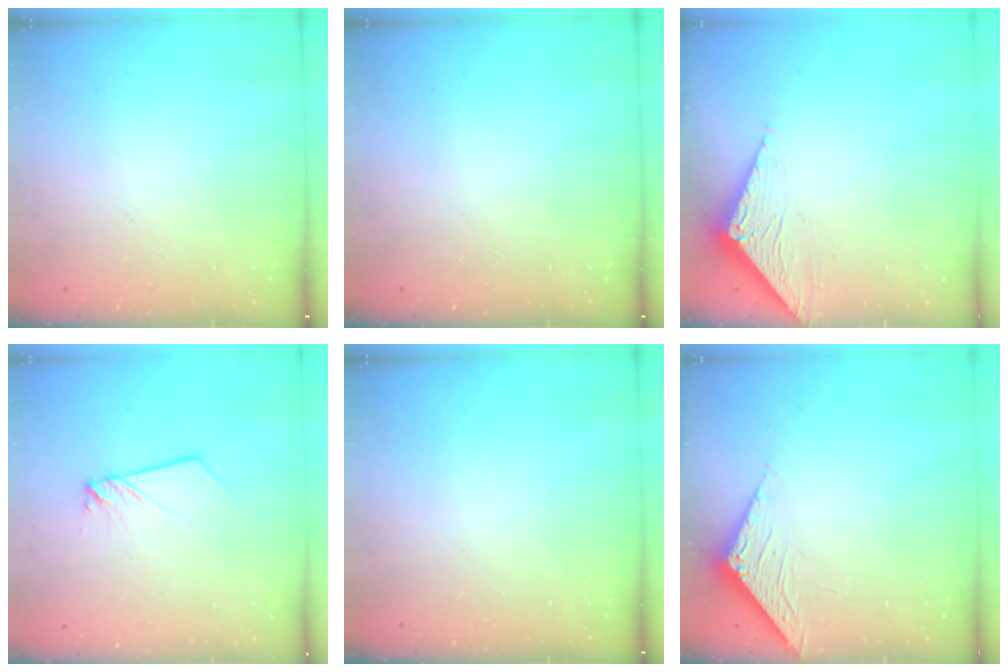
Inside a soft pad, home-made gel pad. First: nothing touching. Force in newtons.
{"total": 0.0}
{"total": 3.0, "press": 3.0, "slide": 0.2}
{"total": 2.0, "press": 2.0, "slide": 0.2}
{"total": 0.0}
{"total": 6.9, "press": 6.9, "slide": 0.5}